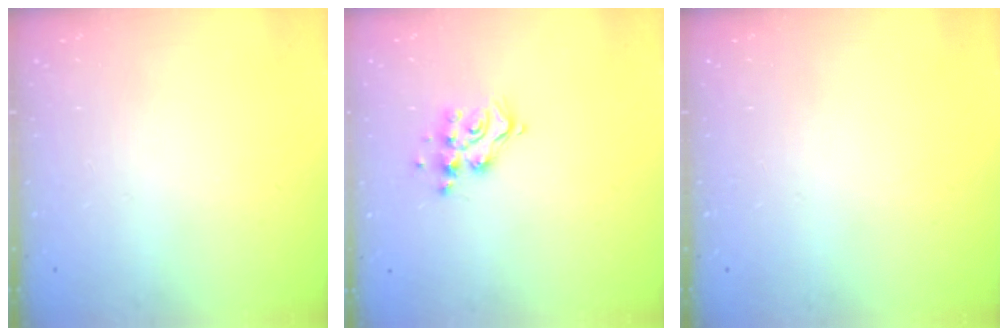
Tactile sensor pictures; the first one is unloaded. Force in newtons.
{"total": 10.7, "press": 10.6, "slide": 0.8}
{"total": 0.0}